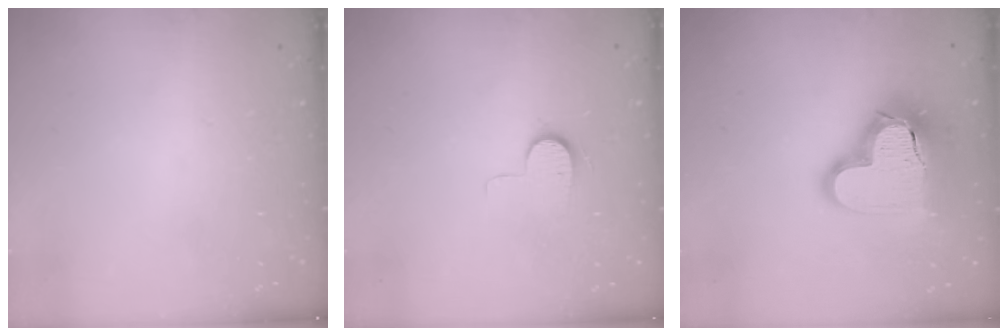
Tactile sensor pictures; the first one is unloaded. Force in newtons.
{"total": 7.1, "press": 7.1, "slide": 0.7}
{"total": 20.1, "press": 20.1, "slide": 1.7}